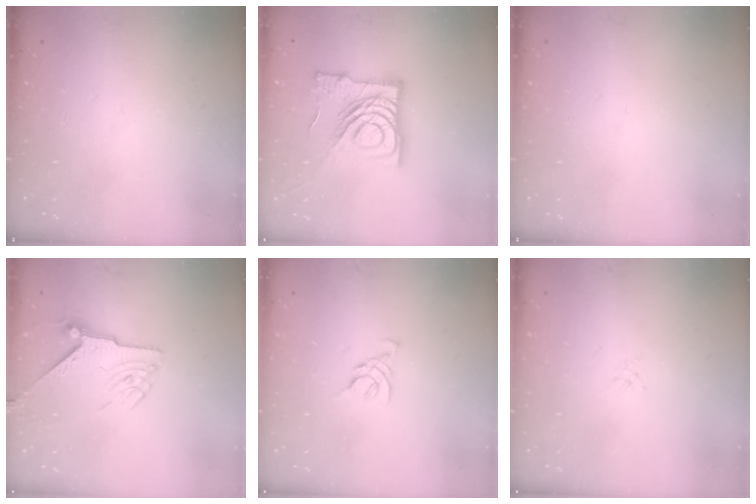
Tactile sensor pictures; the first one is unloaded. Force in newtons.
{"total": 23.5, "press": 23.3, "slide": 2.7}
{"total": 0.0}
{"total": 6.0, "press": 6.0, "slide": 0.4}
{"total": 3.6, "press": 3.5, "slide": 0.8}
{"total": 1.3, "press": 1.2, "slide": 0.3}